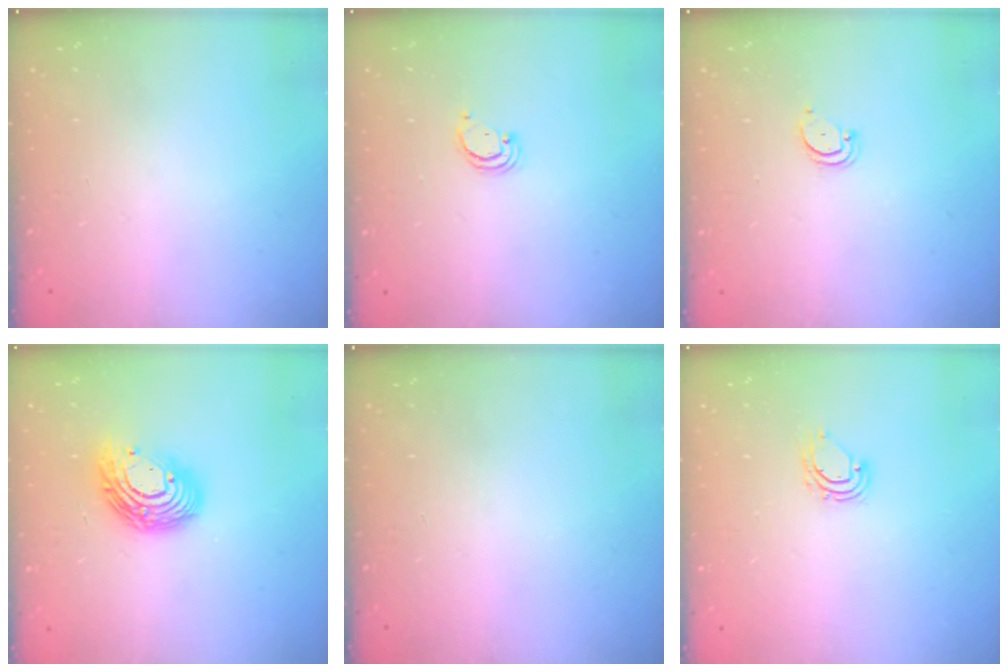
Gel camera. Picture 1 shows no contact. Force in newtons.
{"total": 2.4, "press": 2.4, "slide": 0.2}
{"total": 3.5, "press": 3.4, "slide": 0.3}
{"total": 12.9, "press": 12.9, "slide": 0.4}
{"total": 0.0}
{"total": 5.4, "press": 5.4, "slide": 0.3}